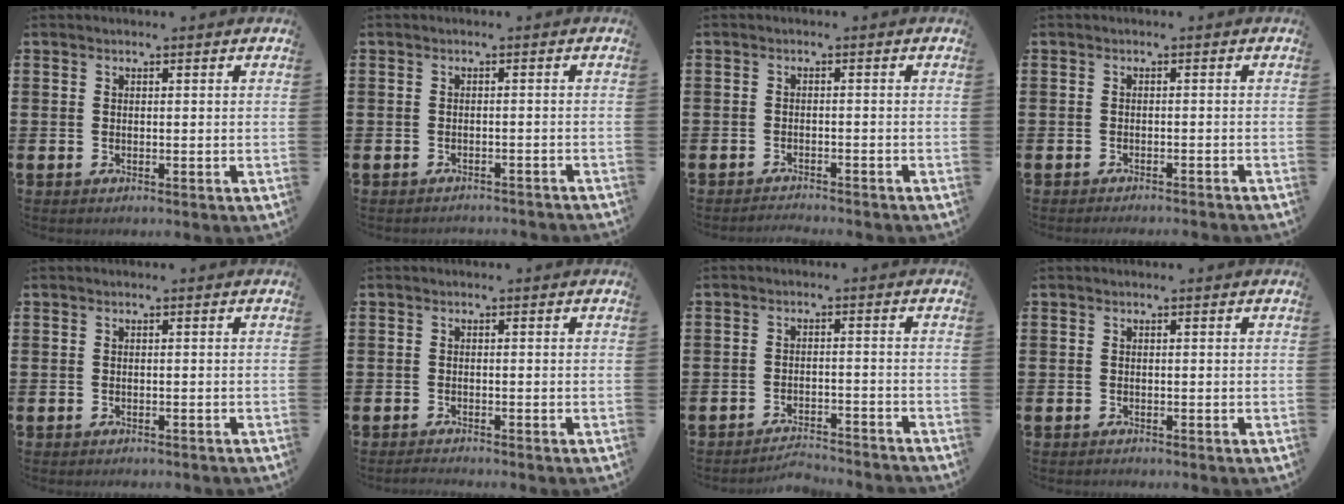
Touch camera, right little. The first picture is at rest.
{"total": 1.1, "force": [-1.1, -0.1, 0.0], "torque": [-0.001, 0.002, -0.023]}
{"total": 1.3, "force": [-1.3, -0.2, -0.1], "torque": [-0.001, 0.004, -0.028]}
{"total": 1.0, "force": [-0.9, -0.2, 0.1], "torque": [0.000, 0.001, -0.019]}
{"total": 0.0}
{"total": 0.8, "force": [-0.7, 0.0, 0.2], "torque": [-0.005, -0.001, -0.015]}
{"total": 2.7, "force": [-2.7, -0.1, 0.1], "torque": [-0.005, 0.004, -0.058]}
{"total": 0.0}